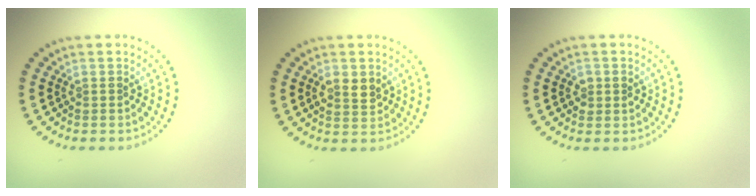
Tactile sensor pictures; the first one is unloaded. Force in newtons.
{"total": 2.1, "press": 2.1, "slide": 0.3}
{"total": 1.3, "press": 1.3, "slide": 0.1}